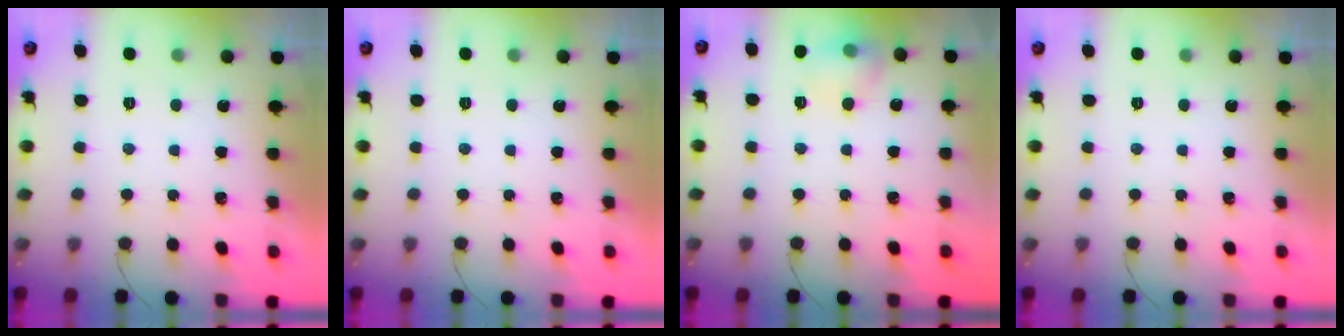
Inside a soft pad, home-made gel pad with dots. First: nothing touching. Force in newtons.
{"total": 0.0}
{"total": 10.0, "press": 9.9, "slide": 1.3}
{"total": 0.0}